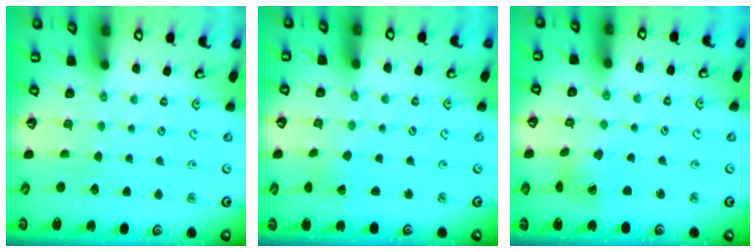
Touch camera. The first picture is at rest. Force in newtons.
{"total": 2.8, "press": 2.8, "slide": 0.3}
{"total": 6.9, "press": 6.9, "slide": 0.5}